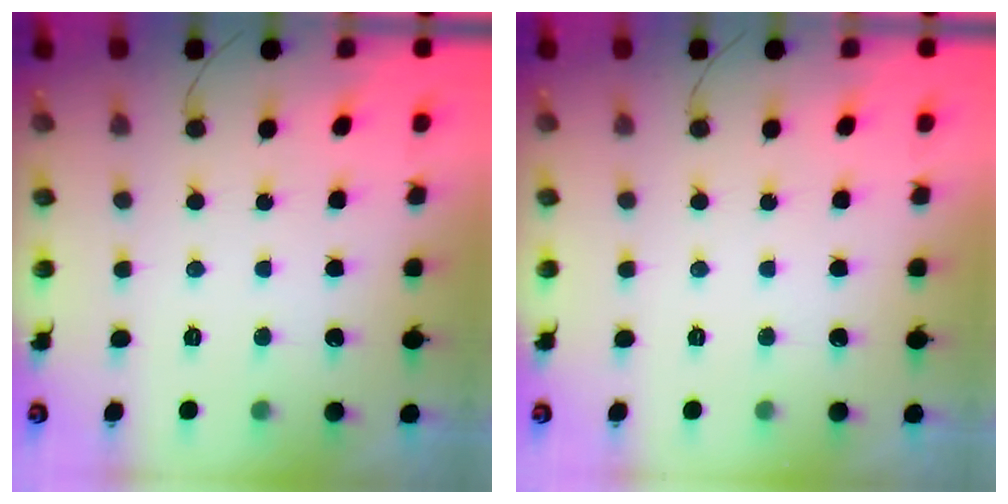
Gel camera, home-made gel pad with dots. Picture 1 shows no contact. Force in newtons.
{"total": 0.0}